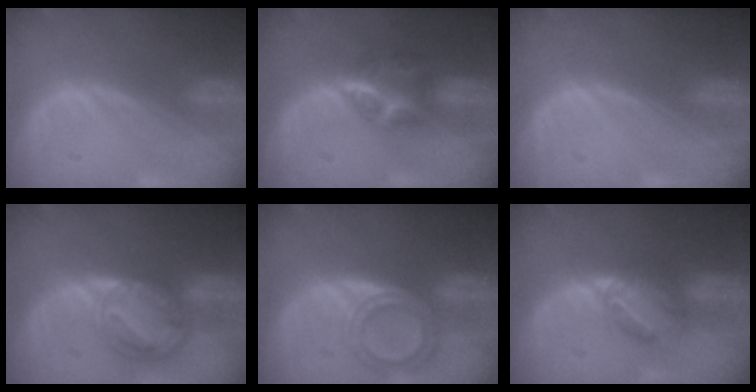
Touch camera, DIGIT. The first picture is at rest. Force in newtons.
{"total": 6.0, "press": 5.5, "slide": 2.5}
{"total": 0.0}
{"total": 8.6, "press": 7.2, "slide": 4.6}
{"total": 6.4, "press": 5.7, "slide": 2.8}
{"total": 6.1, "press": 5.3, "slide": 3.1}